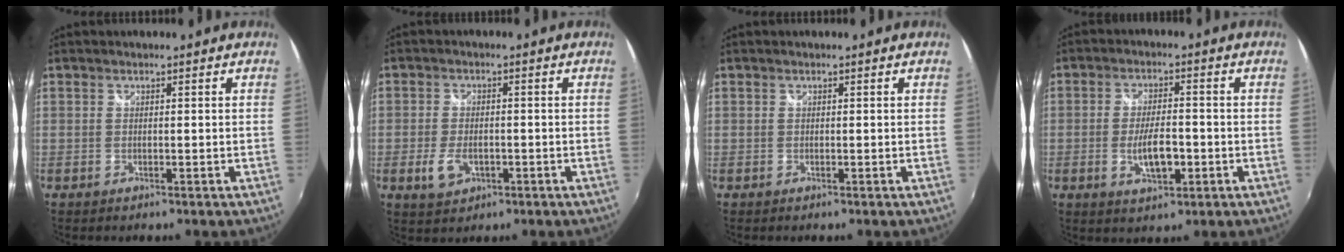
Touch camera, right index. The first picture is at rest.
{"total": 5.2, "force": [-1.9, 3.1, 3.7], "torque": [-0.085, -0.006, -0.031]}
{"total": 0.0}
{"total": 6.9, "force": [-1.9, 2.7, 6.1], "torque": [-0.118, -0.005, -0.029]}